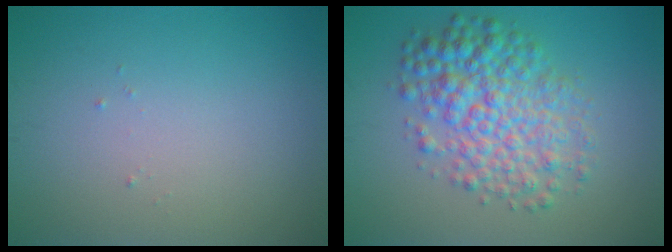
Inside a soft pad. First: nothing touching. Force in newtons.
{"total": 6.1, "press": 6.1, "slide": 0.0}